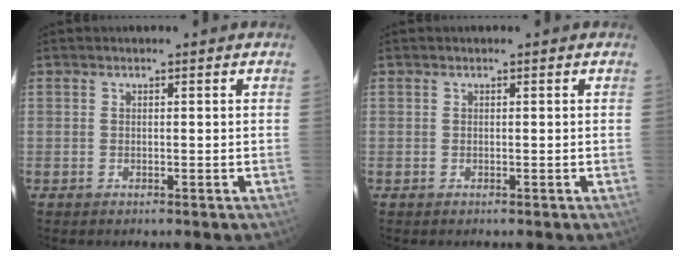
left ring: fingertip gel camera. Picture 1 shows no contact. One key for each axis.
{"total": 0.0}